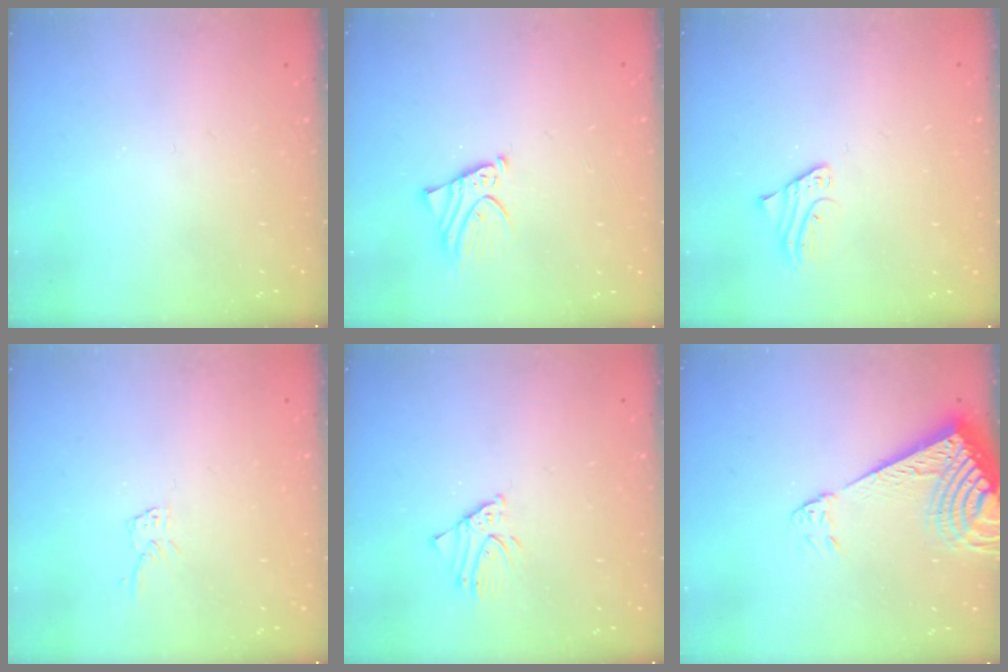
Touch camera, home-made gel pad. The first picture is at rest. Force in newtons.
{"total": 2.9, "press": 2.8, "slide": 0.3}
{"total": 2.4, "press": 2.4, "slide": 0.2}
{"total": 4.5, "press": 4.5, "slide": 0.4}
{"total": 1.5, "press": 1.5, "slide": 0.1}
{"total": 13.3, "press": 13.2, "slide": 1.9}